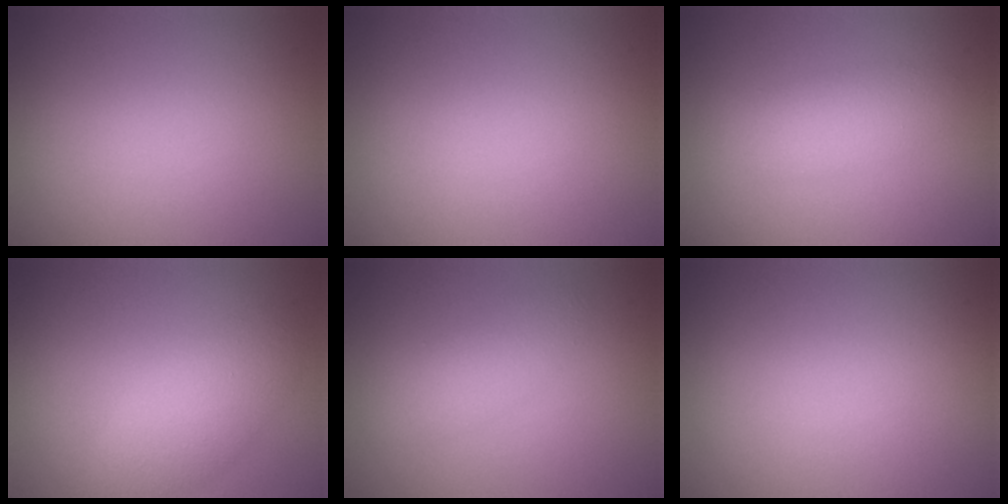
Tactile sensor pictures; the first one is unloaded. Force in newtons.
{"total": 0.0}
{"total": 2.3, "press": 2.3, "slide": 0.1}
{"total": 3.4, "press": 3.4, "slide": 0.2}
{"total": 2.0, "press": 2.0, "slide": 0.0}
{"total": 0.0}